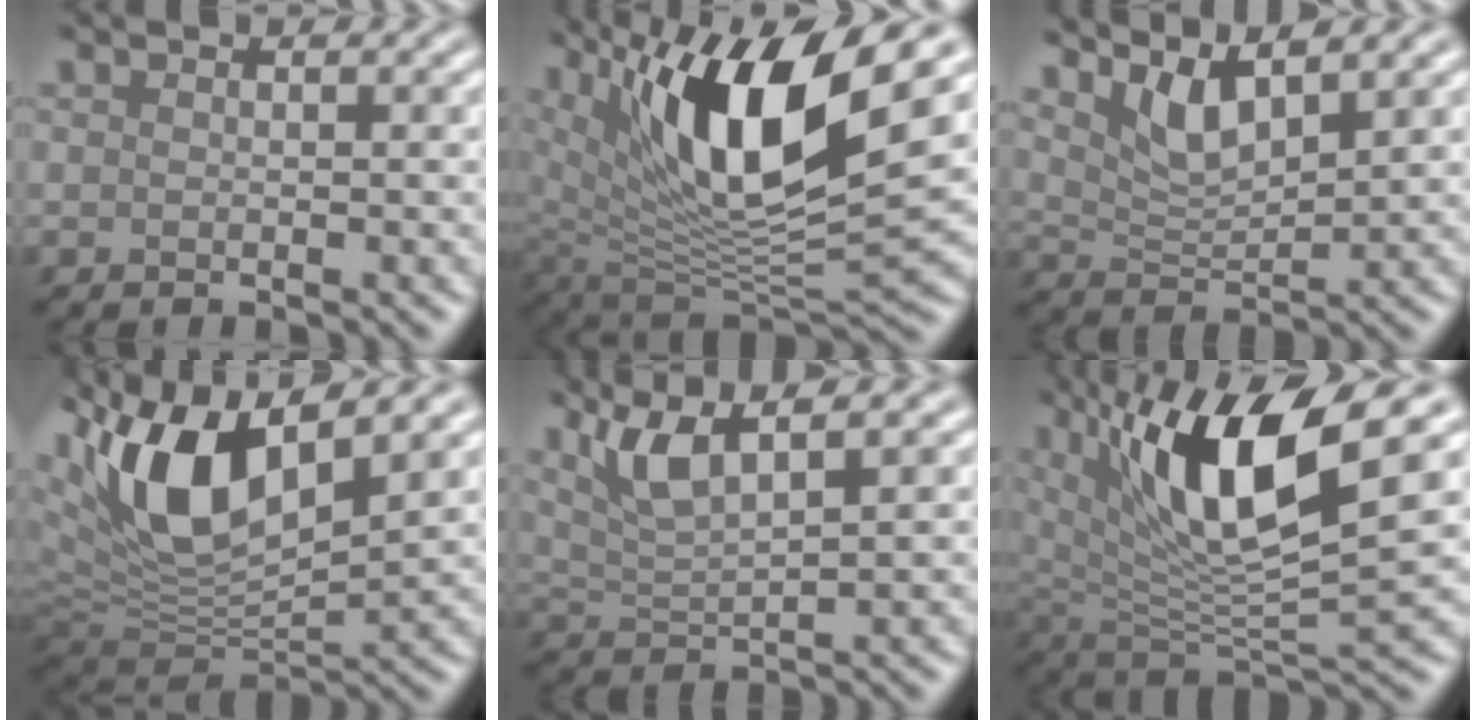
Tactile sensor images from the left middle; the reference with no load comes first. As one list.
[{"total": 13.8, "force": [6.1, 4.4, 11.6], "torque": [-0.202, -0.002, 0.108]}, {"total": 4.4, "force": [3.1, 1.2, 2.9], "torque": [-0.064, -0.002, 0.063]}, {"total": 12.3, "force": [4.8, 5.7, 9.9], "torque": [-0.207, 0.009, 0.087]}, {"total": 5.4, "force": [3.2, 1.3, 4.1], "torque": [-0.083, 0.011, 0.063]}, {"total": 11.8, "force": [4.8, 3.3, 10.3], "torque": [-0.181, -0.004, 0.090]}]